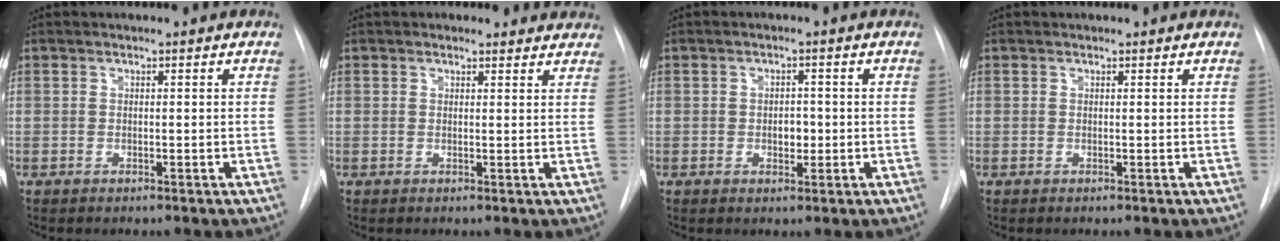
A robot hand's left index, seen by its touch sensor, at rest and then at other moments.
{"total": 3.3, "force": [2.9, 1.4, 0.2], "torque": [0.012, -0.005, 0.013]}
{"total": 2.4, "force": [-1.2, 1.3, 1.6], "torque": [-0.021, -0.004, -0.015]}
{"total": 0.0}